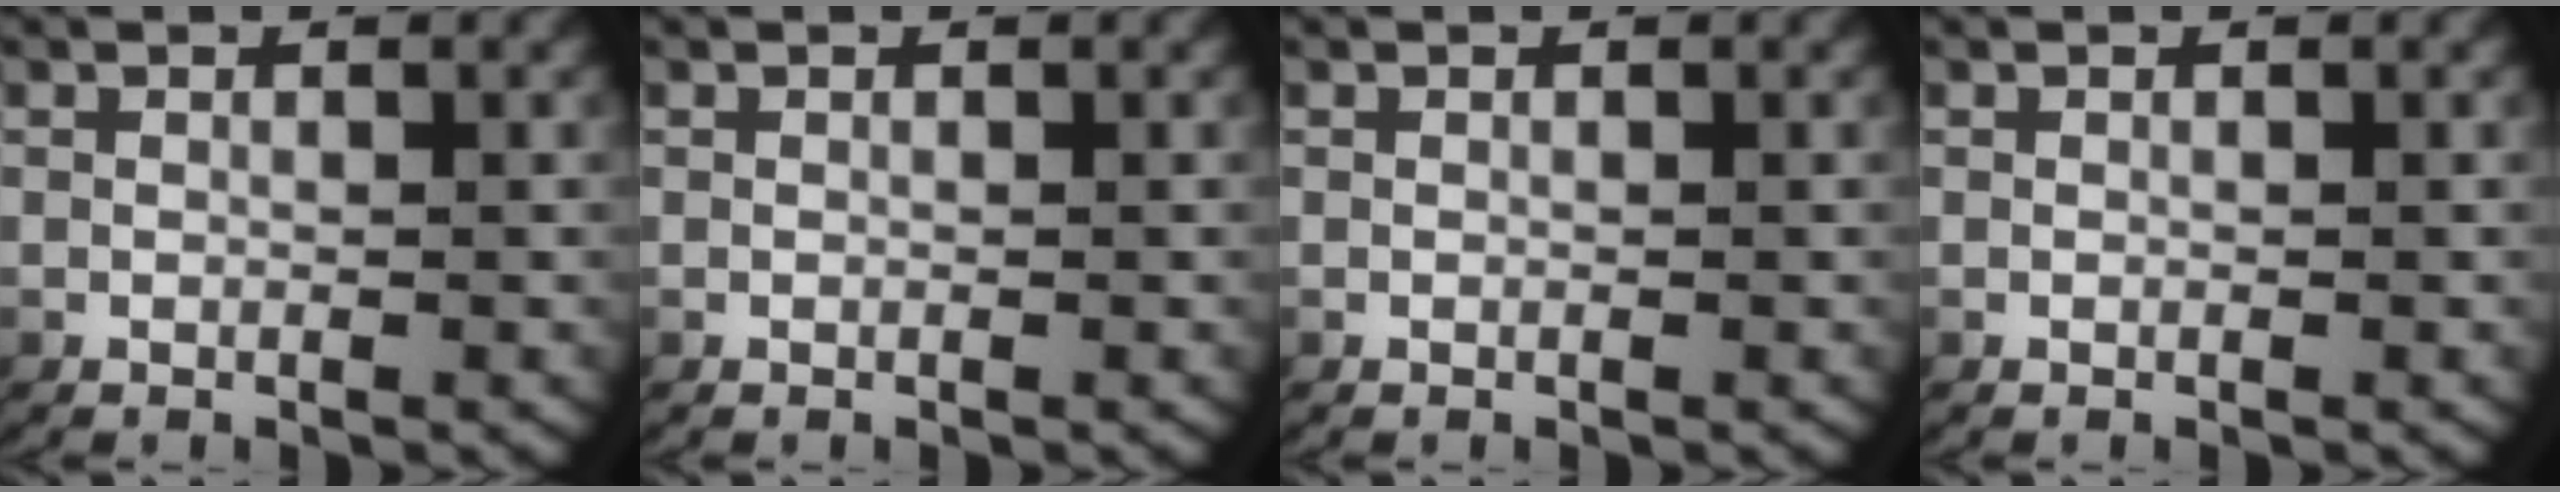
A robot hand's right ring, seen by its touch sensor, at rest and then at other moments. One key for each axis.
{"total": 0.0}
{"total": 0.0}
{"total": 0.0}